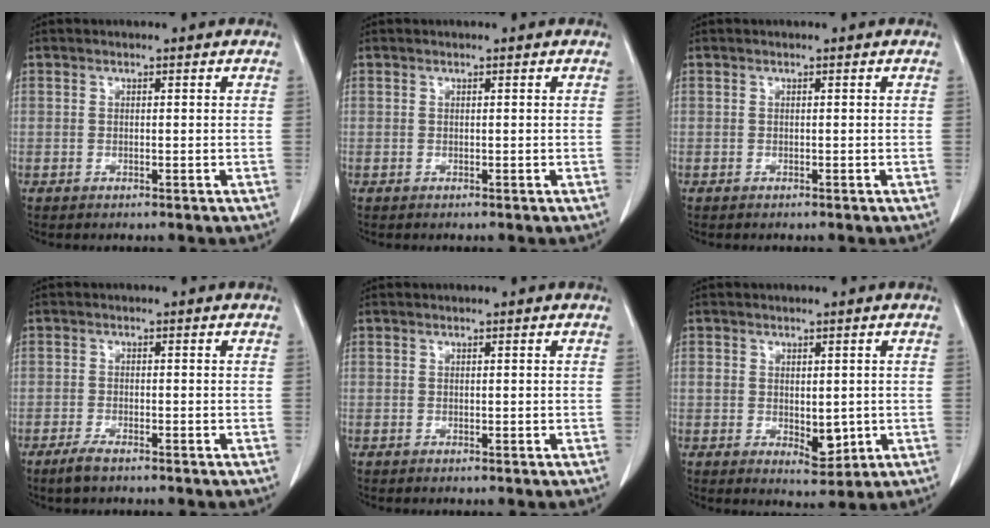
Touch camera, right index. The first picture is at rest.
{"total": 0.0}
{"total": 0.0}
{"total": 2.6, "force": [-2.0, 0.5, 1.6], "torque": [-0.039, -0.004, -0.036]}
{"total": 0.0}
{"total": 4.8, "force": [-0.3, 2.9, 3.9], "torque": [-0.050, -0.004, 0.010]}